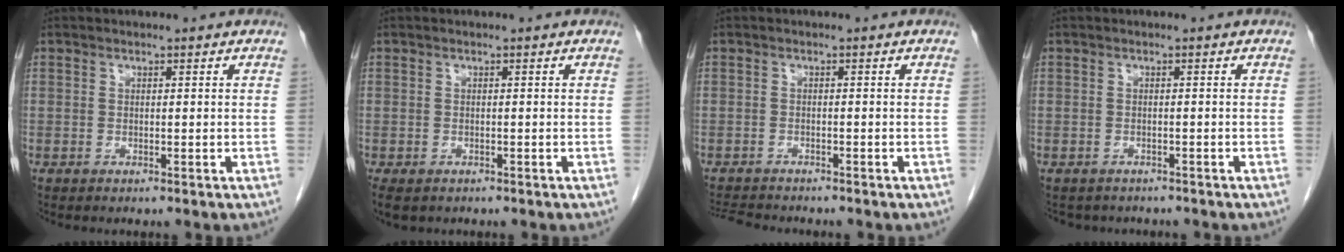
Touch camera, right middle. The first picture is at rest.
{"total": 4.2, "force": [-2.8, 2.5, 1.9], "torque": [-0.034, -0.006, -0.040]}
{"total": 4.9, "force": [-4.7, 0.8, 1.3], "torque": [-0.021, -0.011, -0.077]}
{"total": 3.8, "force": [-3.4, 1.7, 0.4], "torque": [-0.007, 0.001, -0.042]}